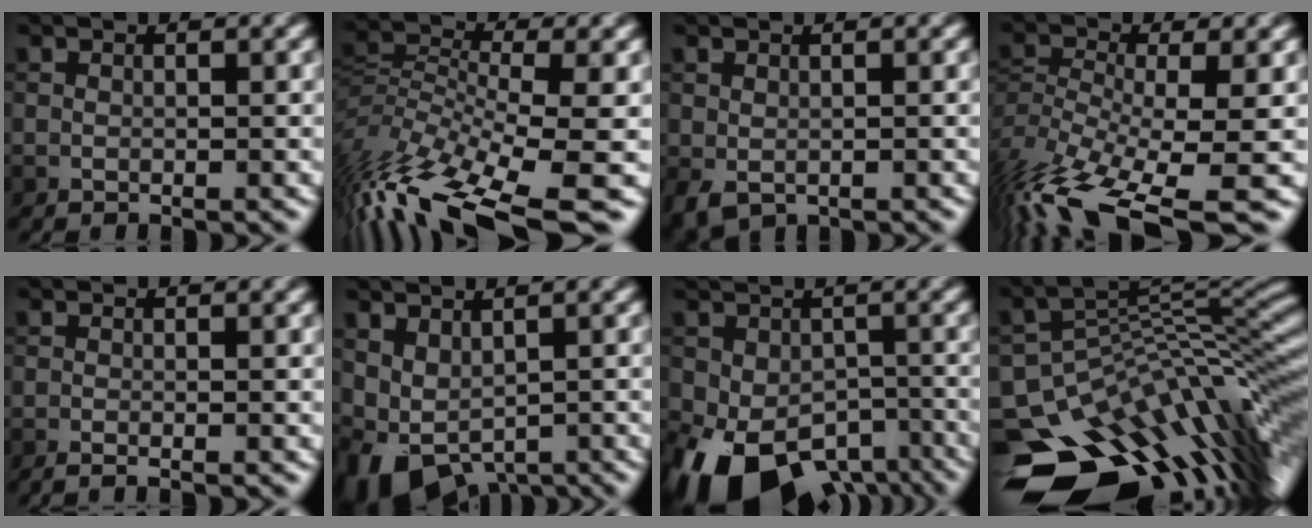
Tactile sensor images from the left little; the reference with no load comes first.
{"total": 12.4, "force": [-6.6, 4.0, 9.7], "torque": [-0.203, 0.008, -0.113]}
{"total": 1.6, "force": [-0.5, 1.2, 1.0], "torque": [-0.030, -0.011, -0.004]}
{"total": 11.7, "force": [-8.2, 3.3, 7.8], "torque": [-0.169, -0.014, -0.137]}
{"total": 1.6, "force": [-1.1, 0.4, 1.1], "torque": [-0.004, -0.005, -0.022]}
{"total": 5.2, "force": [-0.5, 3.4, 3.9], "torque": [-0.072, -0.016, 0.004]}
{"total": 13.7, "force": [-7.4, 8.4, 7.9], "torque": [-0.130, -0.034, -0.097]}
{"total": 14.6, "force": [-8.7, 6.8, 9.6], "torque": [-0.153, 0.002, -0.130]}